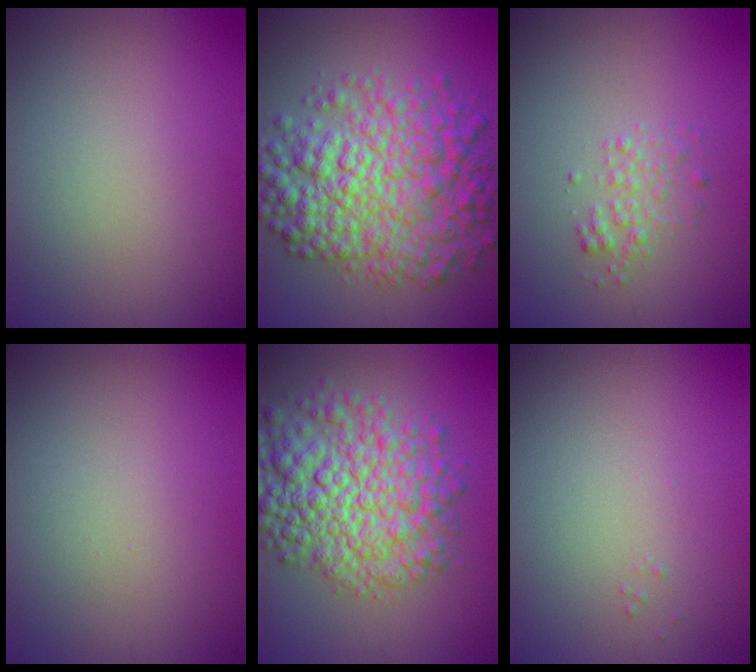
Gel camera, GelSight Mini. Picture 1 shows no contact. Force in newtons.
{"total": 9.4, "press": 9.4, "slide": 0.0}
{"total": 1.5, "press": 1.5, "slide": 0.0}
{"total": 0.0}
{"total": 8.8, "press": 8.8, "slide": 0.1}
{"total": 0.0}